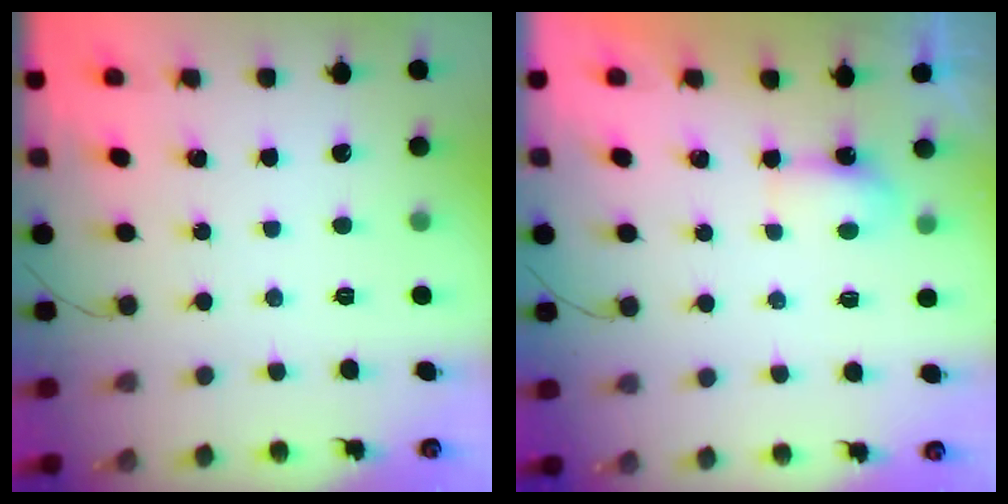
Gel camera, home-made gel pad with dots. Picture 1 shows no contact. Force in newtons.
{"total": 3.6, "press": 3.6, "slide": 0.7}